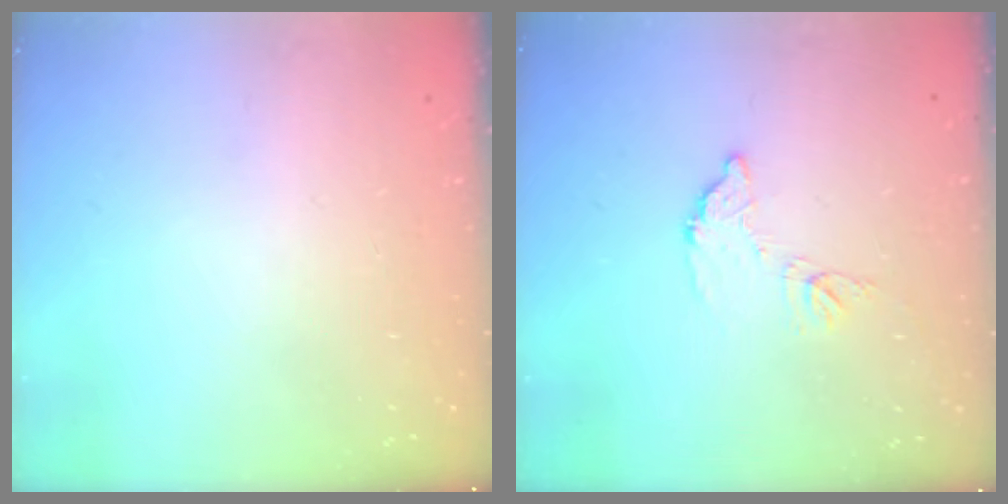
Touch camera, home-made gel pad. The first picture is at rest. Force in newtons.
{"total": 7.4, "press": 7.4, "slide": 0.4}